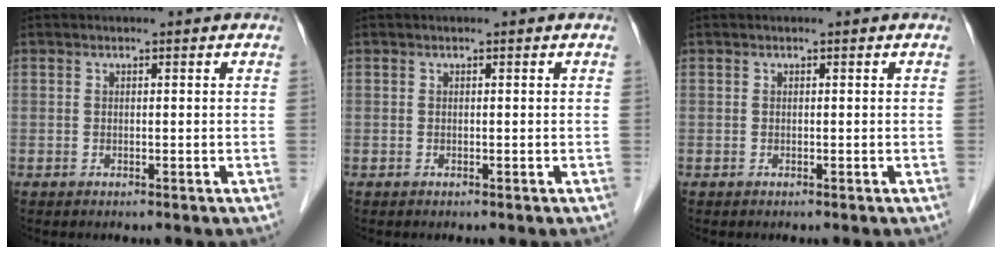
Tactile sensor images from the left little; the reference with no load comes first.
{"total": 0.0}
{"total": 0.0}